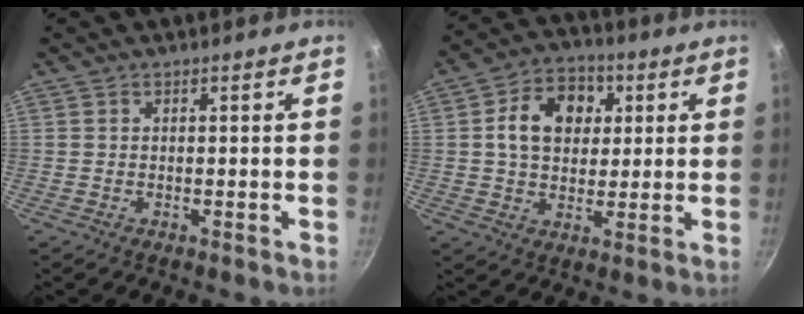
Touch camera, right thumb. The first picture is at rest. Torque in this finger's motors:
{"motor_torque": [0.80, 2.18, 0.94, 0.07, 0.07]}